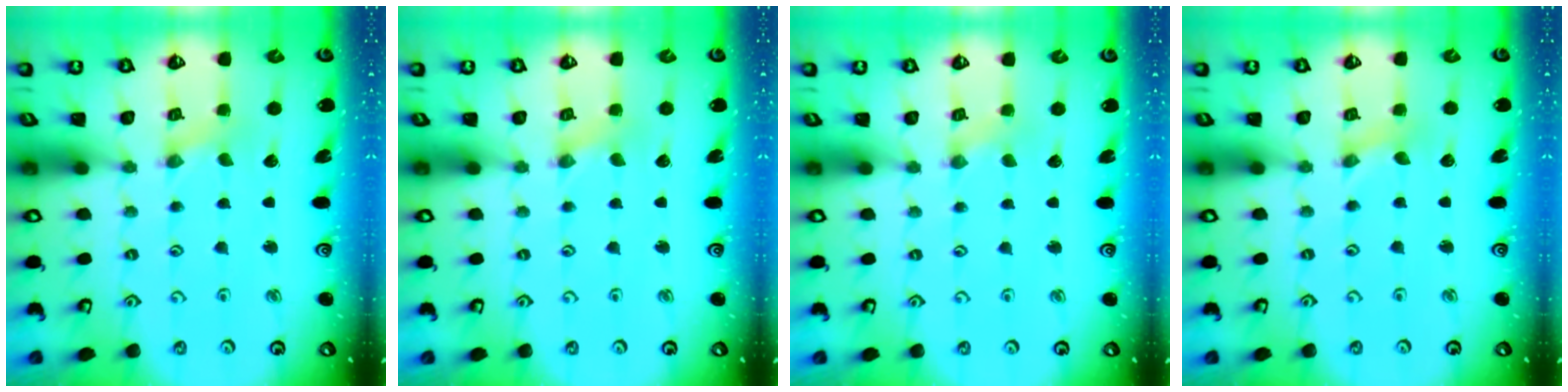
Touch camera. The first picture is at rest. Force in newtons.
{"total": 0.8, "press": 0.8, "slide": 0.1}
{"total": 0.0}
{"total": 0.0}